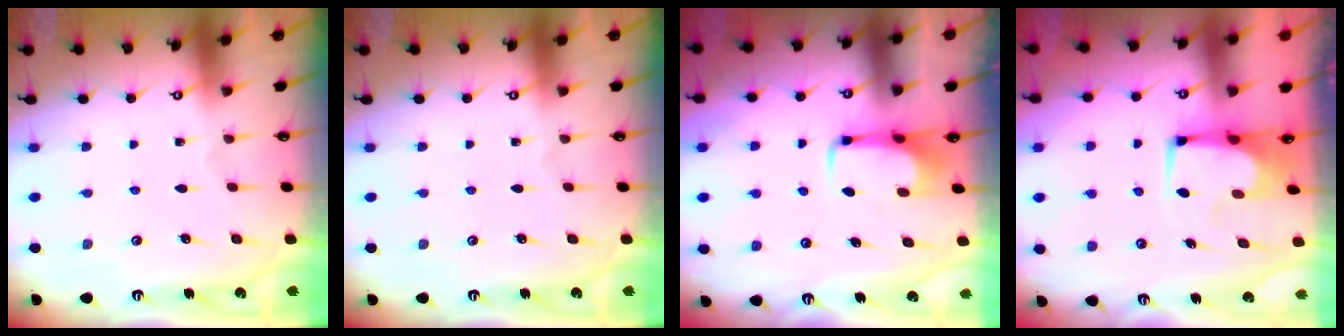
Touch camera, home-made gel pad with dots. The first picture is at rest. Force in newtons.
{"total": 0.0}
{"total": 4.4, "press": 4.4, "slide": 0.4}
{"total": 1.2, "press": 1.2, "slide": 0.2}